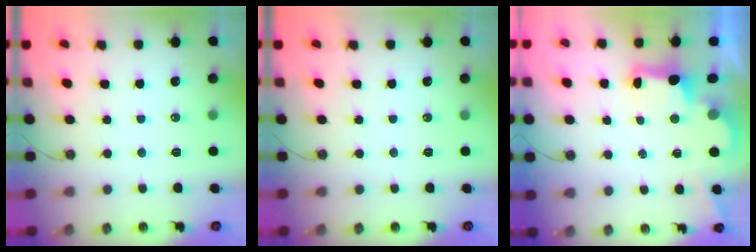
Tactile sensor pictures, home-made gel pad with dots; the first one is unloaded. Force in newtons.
{"total": 0.0}
{"total": 2.8, "press": 2.7, "slide": 0.9}